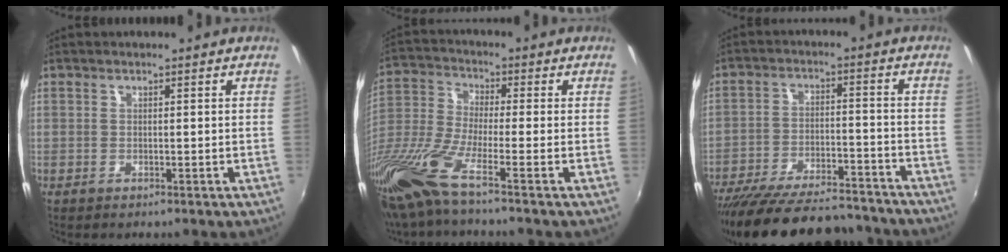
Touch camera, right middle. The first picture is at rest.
{"total": 12.4, "force": [-8.5, 0.4, 9.0], "torque": [-0.199, -0.032, -0.174]}
{"total": 24.6, "force": [-21.5, 6.1, 10.2], "torque": [-0.197, -0.021, -0.301]}